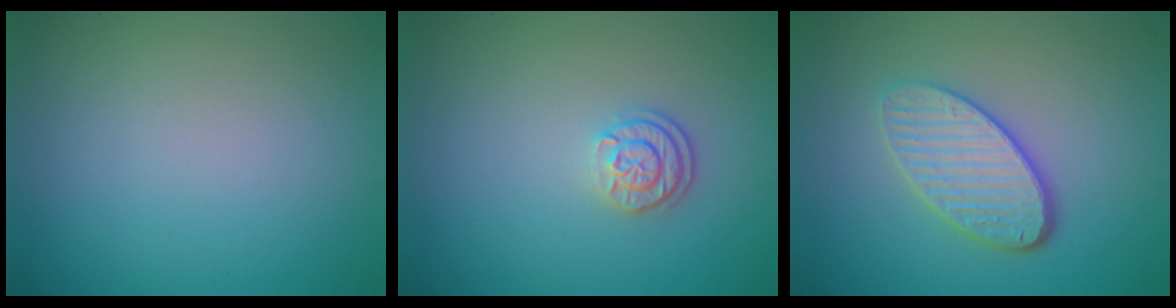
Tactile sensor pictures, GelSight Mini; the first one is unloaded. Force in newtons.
{"total": 2.3, "press": 1.7, "slide": 1.4}
{"total": 4.5, "press": 3.6, "slide": 2.8}